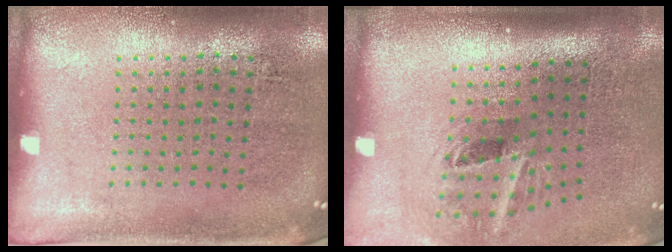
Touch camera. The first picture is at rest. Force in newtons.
{"total": 2.0, "press": 1.2, "slide": 1.6}